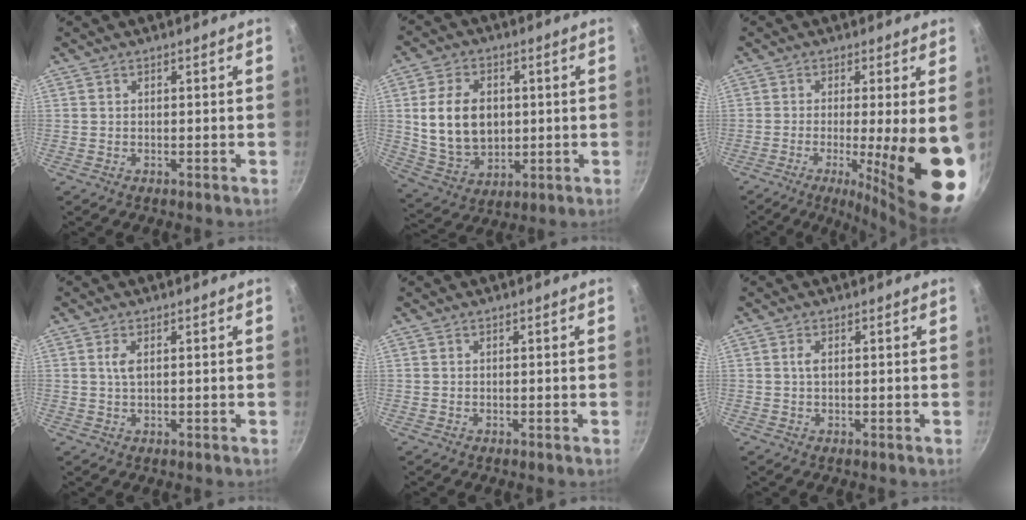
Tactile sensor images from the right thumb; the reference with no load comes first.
{"total": 13.9, "force": [1.4, 10.1, 9.4], "torque": [-0.152, -0.007, 0.039]}
{"total": 16.5, "force": [-3.7, 2.8, 15.8], "torque": [-0.215, -0.011, -0.045]}
{"total": 2.2, "force": [0.6, 0.9, 1.9], "torque": [-0.038, -0.002, 0.014]}
{"total": 0.0}
{"total": 1.3, "force": [0.3, 0.5, 1.2], "torque": [-0.023, 0.001, 0.004]}